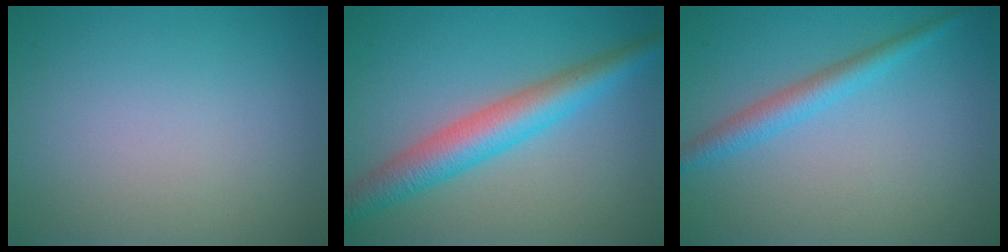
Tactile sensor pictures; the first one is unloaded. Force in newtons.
{"total": 5.5, "press": 5.5, "slide": 0.1}
{"total": 2.6, "press": 2.6, "slide": 0.0}